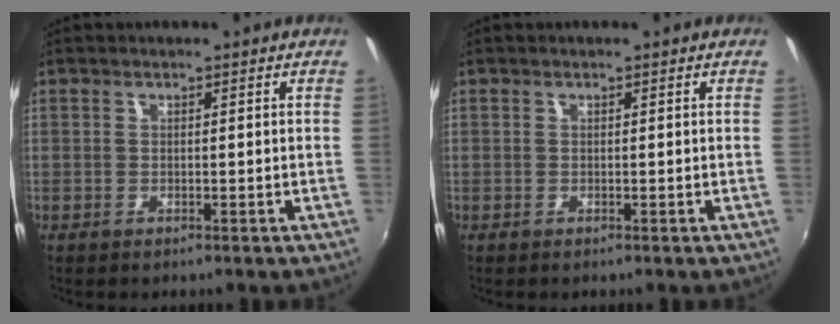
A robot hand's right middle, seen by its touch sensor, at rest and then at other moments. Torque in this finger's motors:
{"motor_torque": [0.01, 0.00, -0.01, 0.00]}